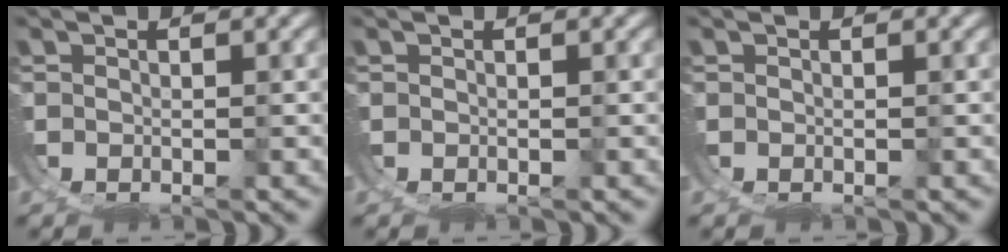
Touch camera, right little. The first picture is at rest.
{"total": 0.0}
{"total": 0.0}